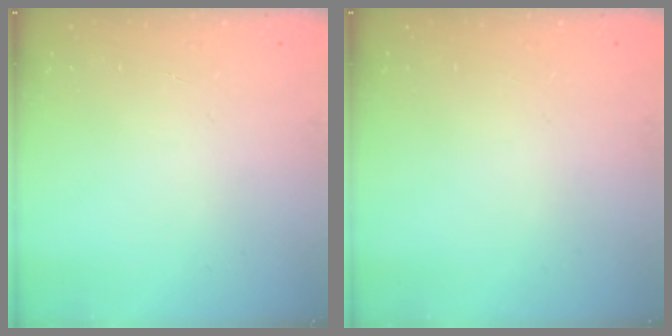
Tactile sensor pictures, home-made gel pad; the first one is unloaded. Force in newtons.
{"total": 0.0}